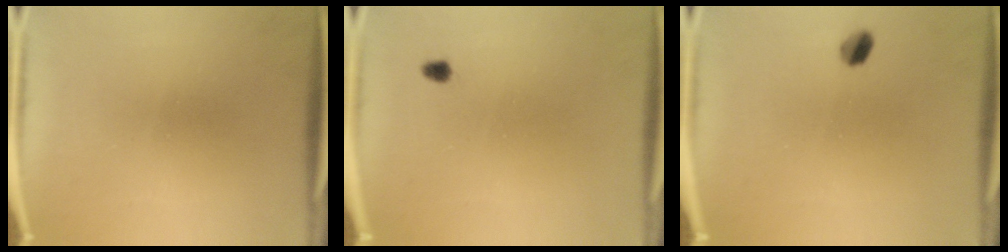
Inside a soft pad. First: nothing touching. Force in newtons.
{"total": 1.5}
{"total": 2.7}